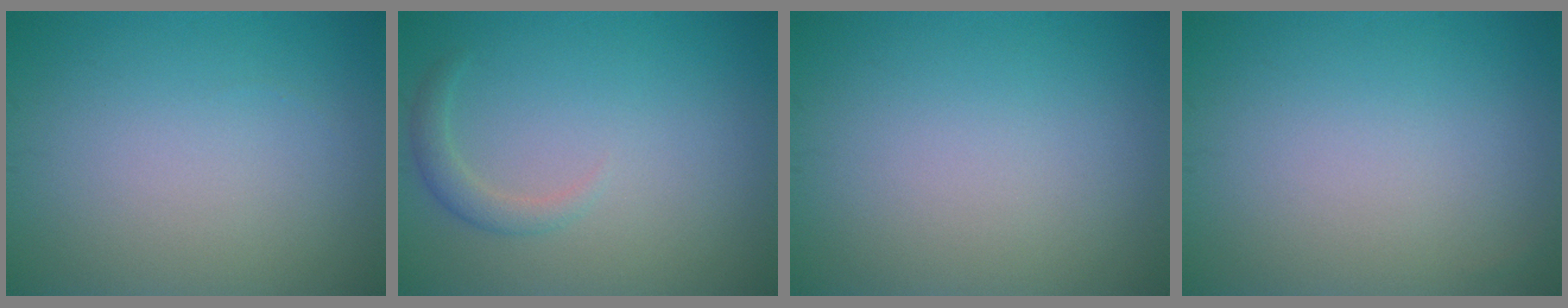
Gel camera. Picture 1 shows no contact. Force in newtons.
{"total": 1.5, "press": 1.5, "slide": 0.1}
{"total": 0.0}
{"total": 0.0}